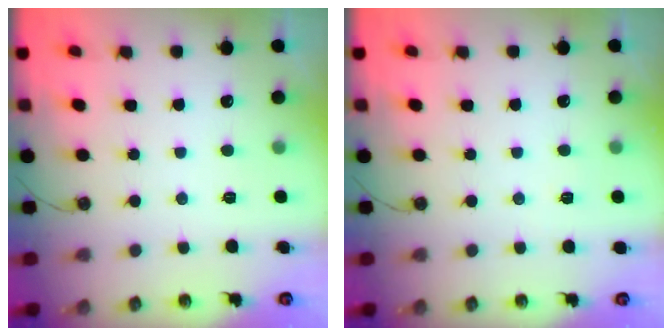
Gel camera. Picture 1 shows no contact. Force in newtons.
{"total": 2.6, "press": 1.3, "slide": 2.2}